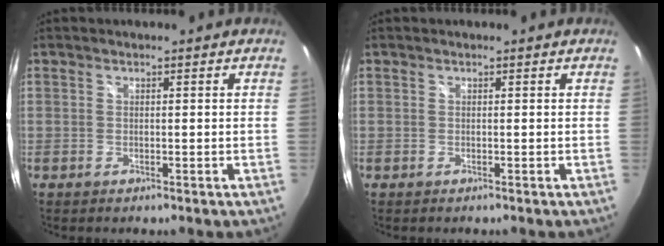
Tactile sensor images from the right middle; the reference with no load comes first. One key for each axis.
{"total": 0.0}